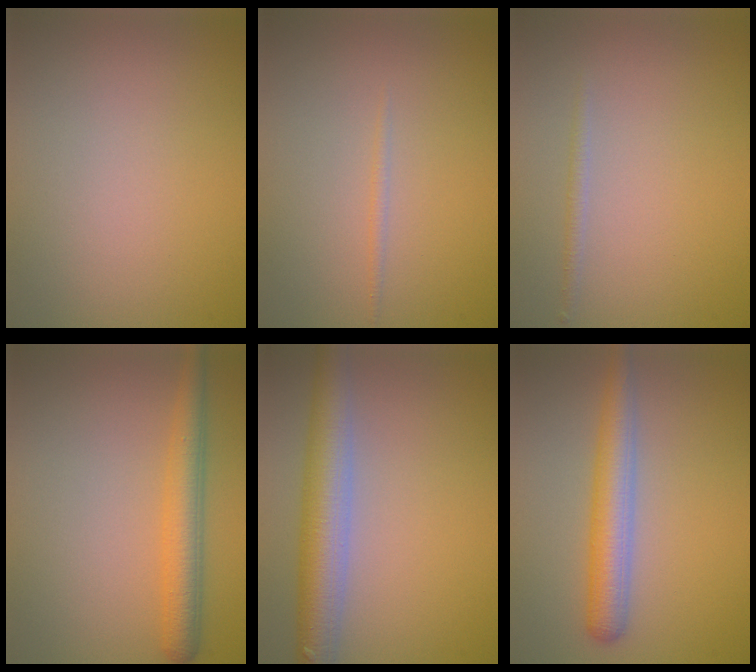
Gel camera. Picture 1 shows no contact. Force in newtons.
{"total": 0.6, "press": 0.6, "slide": 0.1}
{"total": 0.8, "press": 0.8, "slide": 0.0}
{"total": 3.5, "press": 3.5, "slide": 0.1}
{"total": 5.9, "press": 5.9, "slide": 0.4}
{"total": 4.1, "press": 4.0, "slide": 0.2}